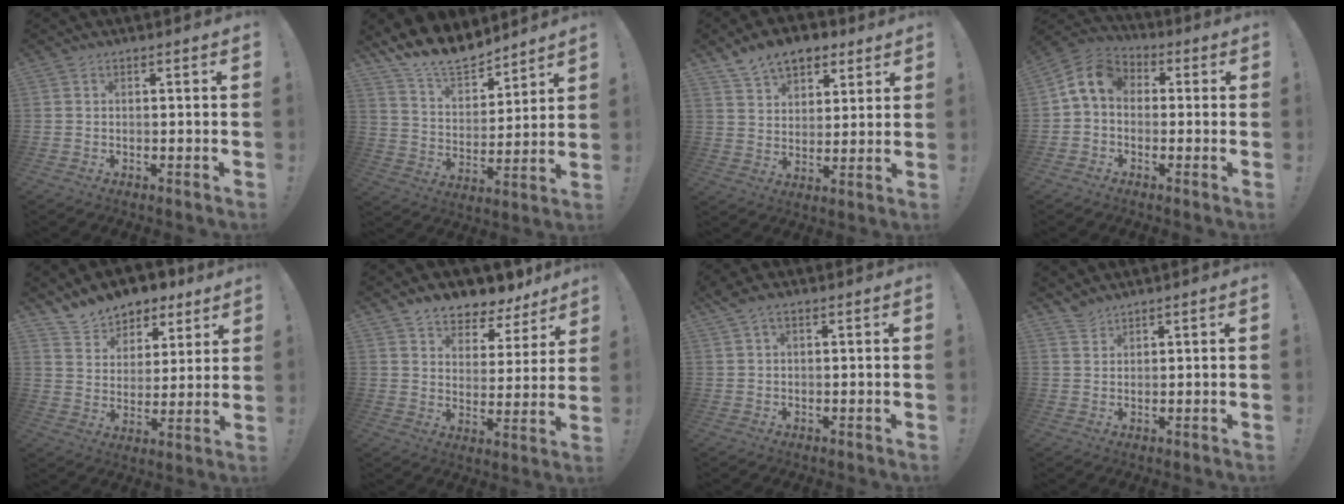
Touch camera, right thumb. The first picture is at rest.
{"total": 13.3, "force": [11.7, 4.9, 3.8], "torque": [-0.086, -0.094, 0.219]}
{"total": 10.6, "force": [7.4, 6.5, 4.1], "torque": [-0.067, -0.038, 0.142]}
{"total": 8.3, "force": [0.5, 6.3, 5.4], "torque": [-0.101, 0.019, 0.015]}
{"total": 10.5, "force": [9.2, 4.9, 1.0], "torque": [-0.032, -0.078, 0.174]}
{"total": 6.7, "force": [5.8, 3.2, 1.2], "torque": [-0.023, -0.057, 0.108]}
{"total": 7.6, "force": [4.6, 3.3, 5.0], "torque": [-0.087, -0.014, 0.089]}
{"total": 2.9, "force": [2.7, 0.9, 0.6], "torque": [-0.016, -0.014, 0.052]}